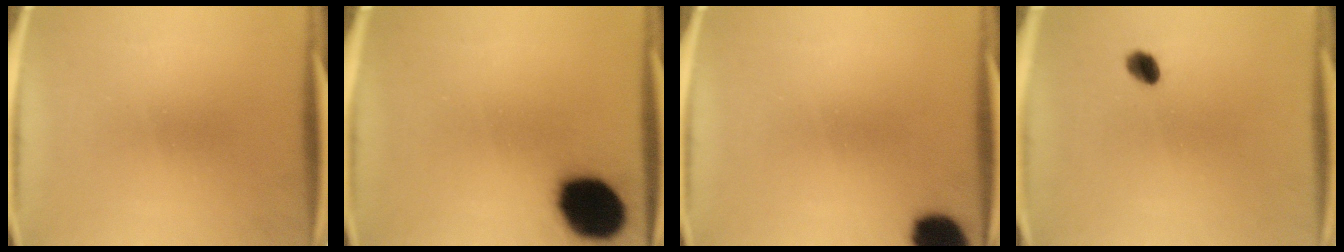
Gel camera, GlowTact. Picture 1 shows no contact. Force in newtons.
{"total": 17.4}
{"total": 9.6}
{"total": 2.8}